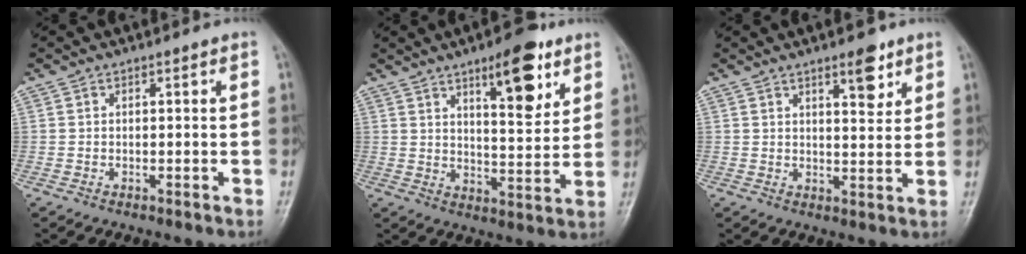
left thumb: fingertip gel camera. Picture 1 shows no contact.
{"total": 12.0, "force": [6.8, 4.1, 9.1], "torque": [-0.110, -0.040, 0.103]}
{"total": 5.7, "force": [3.6, 2.0, 4.0], "torque": [-0.042, -0.023, 0.051]}